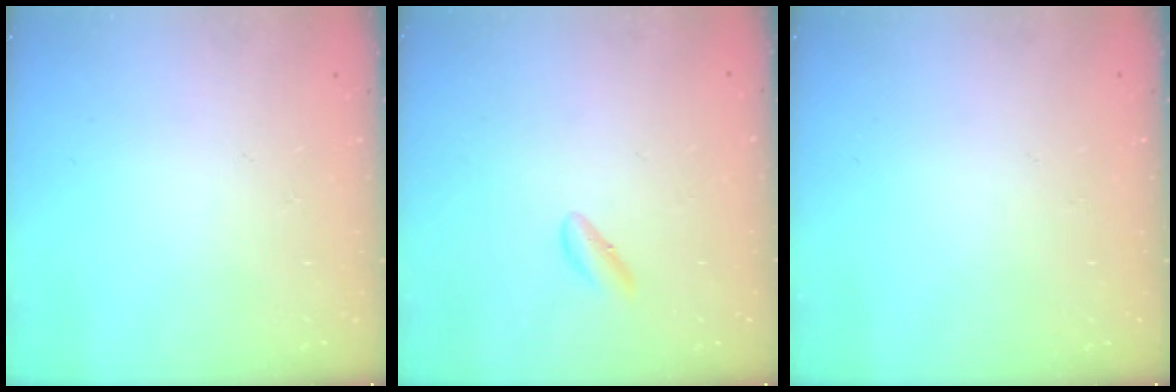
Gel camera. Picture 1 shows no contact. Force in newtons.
{"total": 2.1, "press": 2.0, "slide": 0.7}
{"total": 0.0}